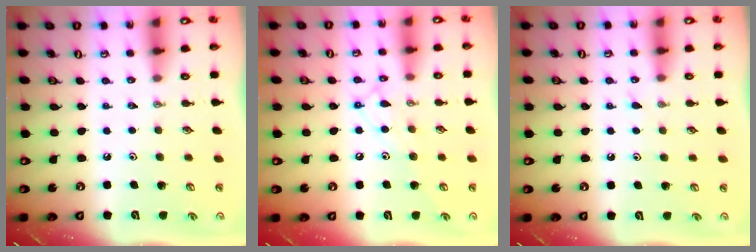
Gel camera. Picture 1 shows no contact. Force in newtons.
{"total": 11.3, "press": 11.3, "slide": 0.8}
{"total": 3.1, "press": 3.1, "slide": 0.4}